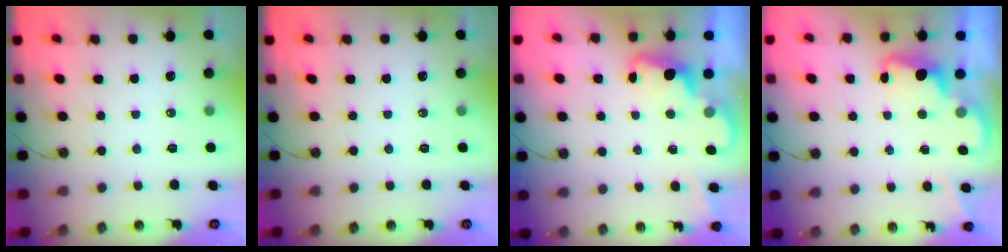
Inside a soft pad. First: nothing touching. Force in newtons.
{"total": 0.0}
{"total": 2.5, "press": 2.4, "slide": 0.5}
{"total": 2.1, "press": 2.0, "slide": 0.6}